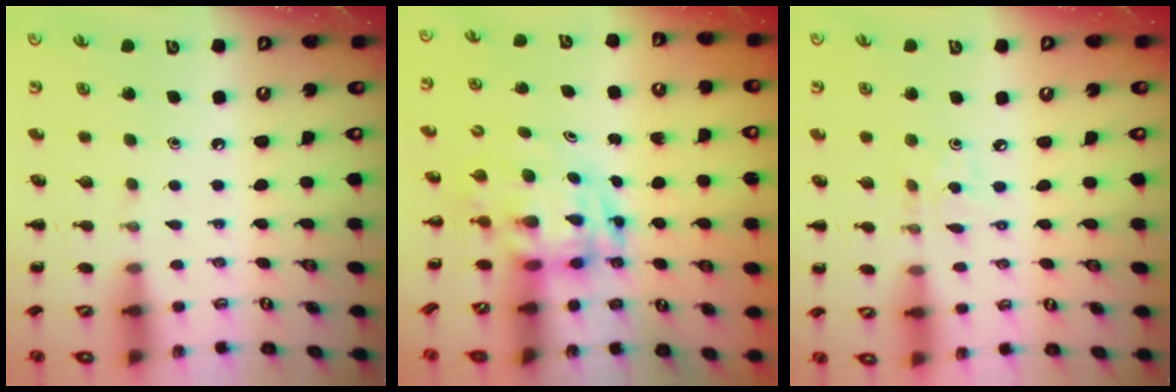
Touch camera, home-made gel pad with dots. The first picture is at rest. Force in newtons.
{"total": 3.7, "press": 3.6, "slide": 0.8}
{"total": 2.8, "press": 2.7, "slide": 0.9}